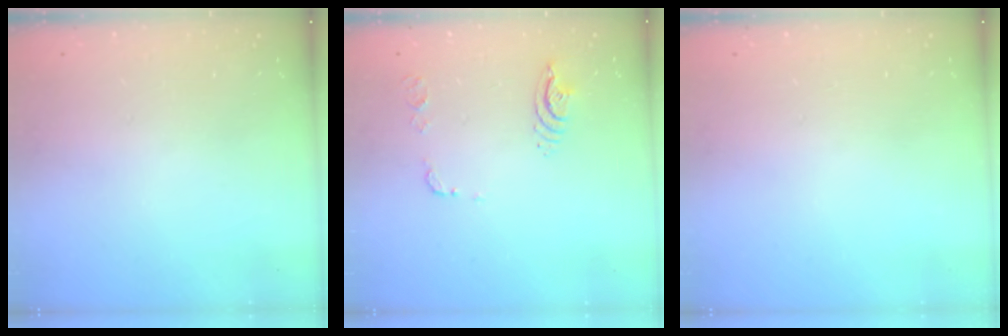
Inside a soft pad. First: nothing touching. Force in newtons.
{"total": 9.4, "press": 9.4, "slide": 1.1}
{"total": 0.0}